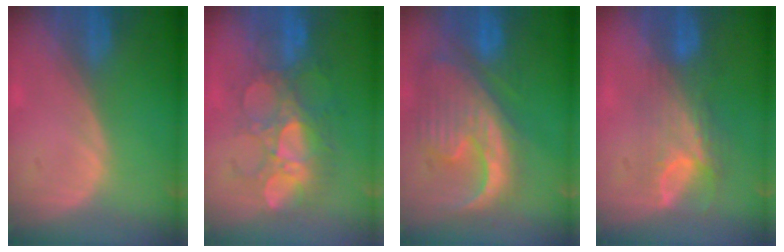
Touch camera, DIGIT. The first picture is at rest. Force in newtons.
{"total": 8.8, "press": 8.6, "slide": 1.5}
{"total": 13.0, "press": 11.2, "slide": 6.6}
{"total": 7.9, "press": 6.6, "slide": 4.2}